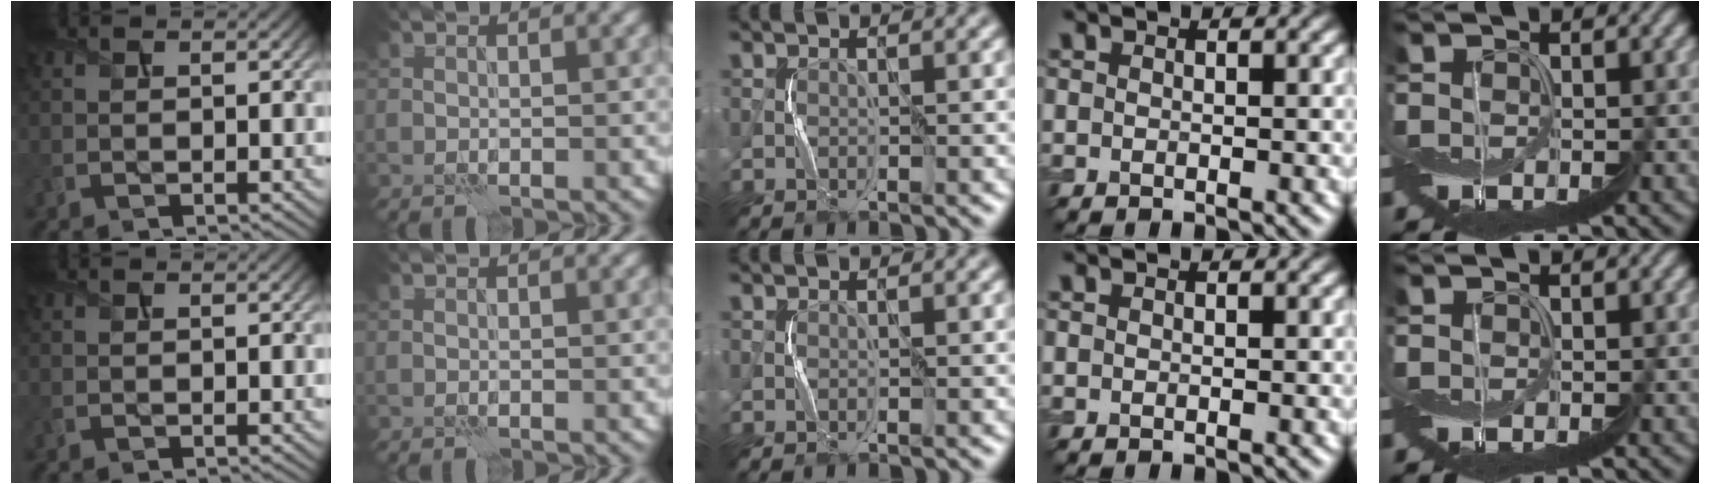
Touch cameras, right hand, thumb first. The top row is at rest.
{}